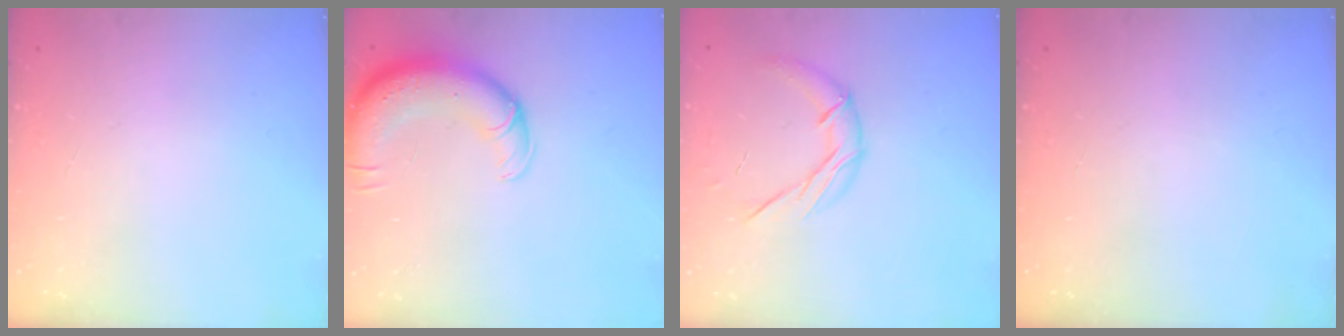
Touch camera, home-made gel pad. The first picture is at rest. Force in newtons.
{"total": 14.4, "press": 14.0, "slide": 3.4}
{"total": 9.1, "press": 9.1, "slide": 0.6}
{"total": 0.0}